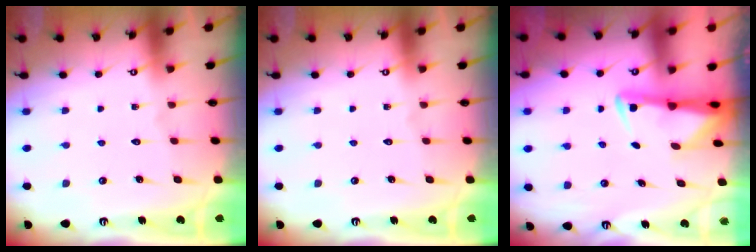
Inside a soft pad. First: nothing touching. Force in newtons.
{"total": 0.0}
{"total": 2.7, "press": 2.6, "slide": 0.5}